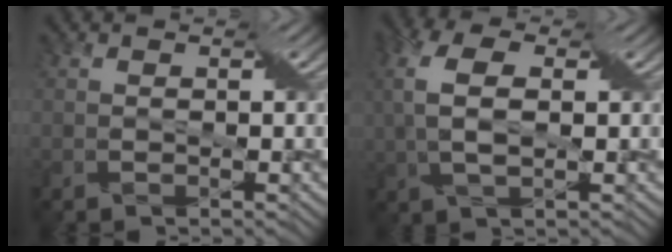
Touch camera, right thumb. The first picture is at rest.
{"total": 6.5, "force": [1.0, 3.2, 5.5], "torque": [-0.138, 0.013, 0.014]}